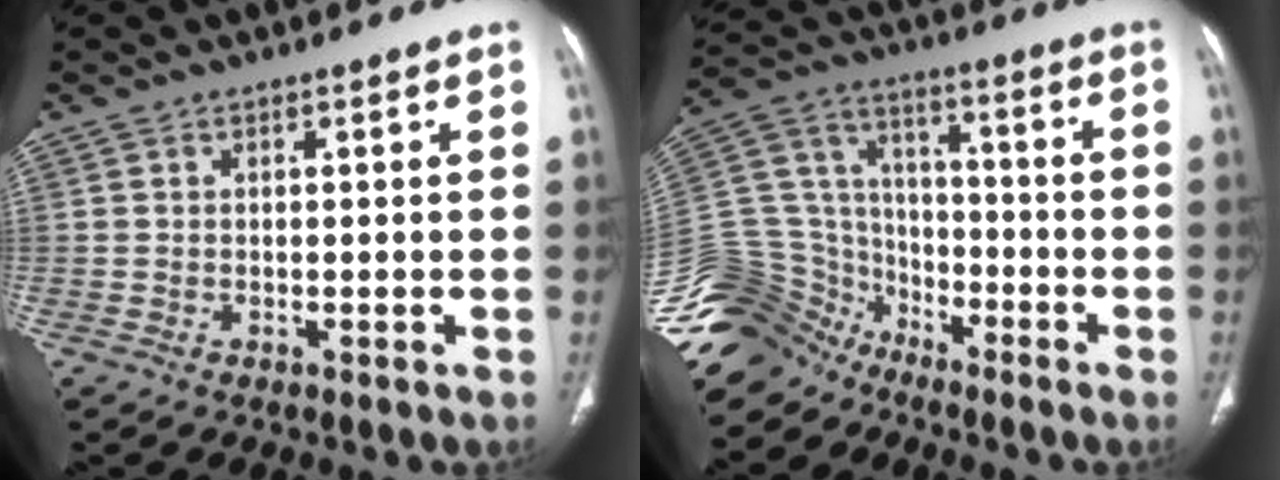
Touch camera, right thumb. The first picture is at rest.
{"total": 18.9, "force": [-14.6, 11.3, 4.0], "torque": [-0.094, 0.091, -0.269]}